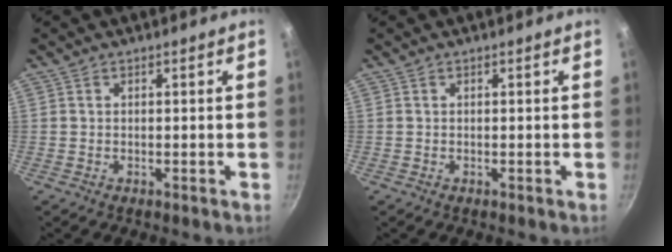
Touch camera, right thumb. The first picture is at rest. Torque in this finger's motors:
{"motor_torque": [-0.13, 0.13, -0.01, 0.00, 0.00]}